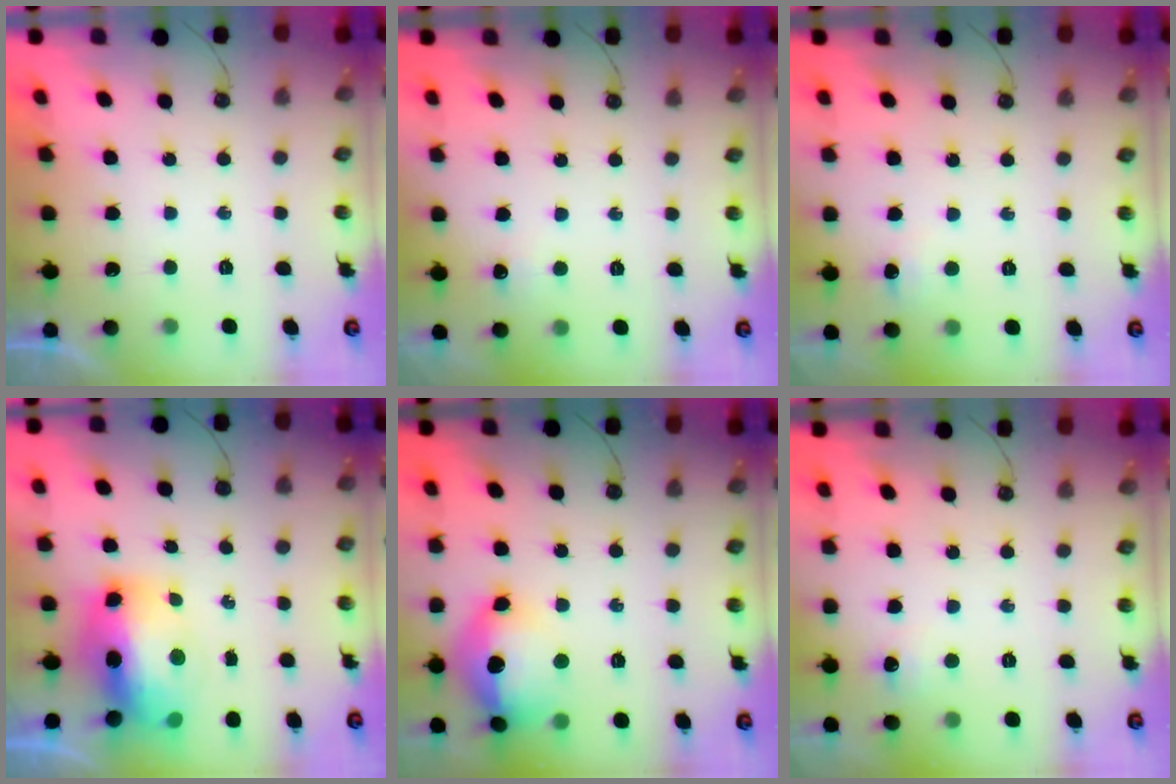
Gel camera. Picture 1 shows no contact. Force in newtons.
{"total": 4.3, "press": 4.2, "slide": 0.7}
{"total": 13.0, "press": 3.5, "slide": 12.6}
{"total": 14.4, "press": 14.3, "slide": 2.1}
{"total": 17.9, "press": 17.3, "slide": 4.3}
{"total": 4.4, "press": 4.4, "slide": 0.6}